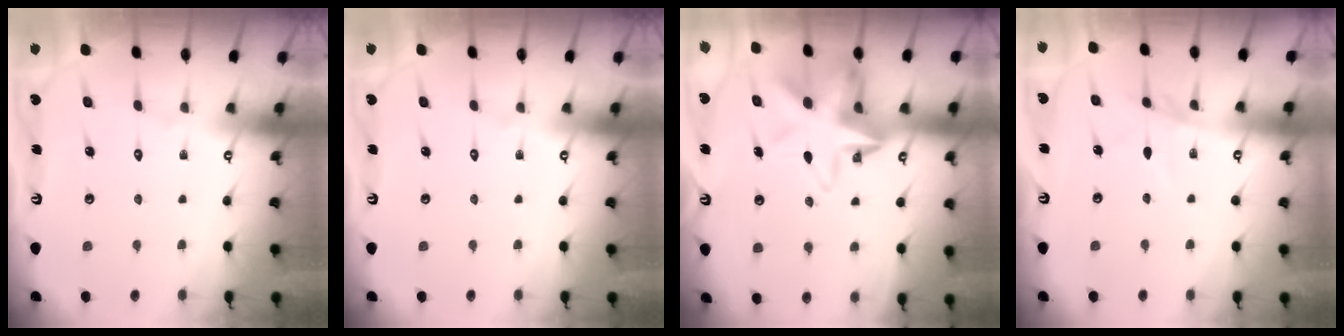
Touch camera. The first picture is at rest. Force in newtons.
{"total": 0.0}
{"total": 12.2, "press": 12.0, "slide": 2.3}
{"total": 3.7, "press": 3.7, "slide": 0.4}